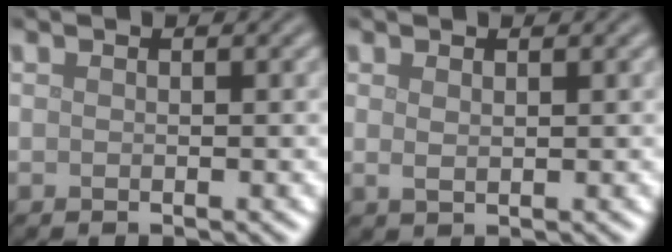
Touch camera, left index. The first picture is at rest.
{"total": 1.0, "force": [0.5, 0.3, 0.8], "torque": [-0.016, -0.002, 0.012]}